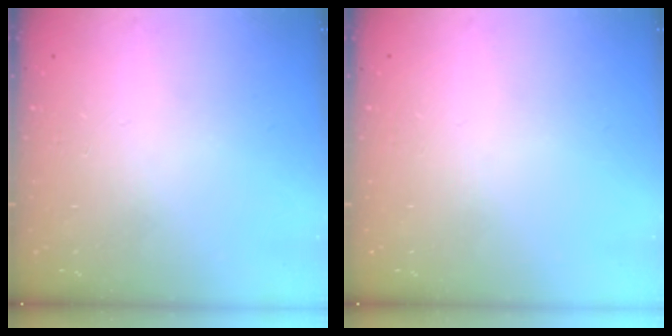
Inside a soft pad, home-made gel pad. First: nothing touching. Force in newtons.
{"total": 0.0}